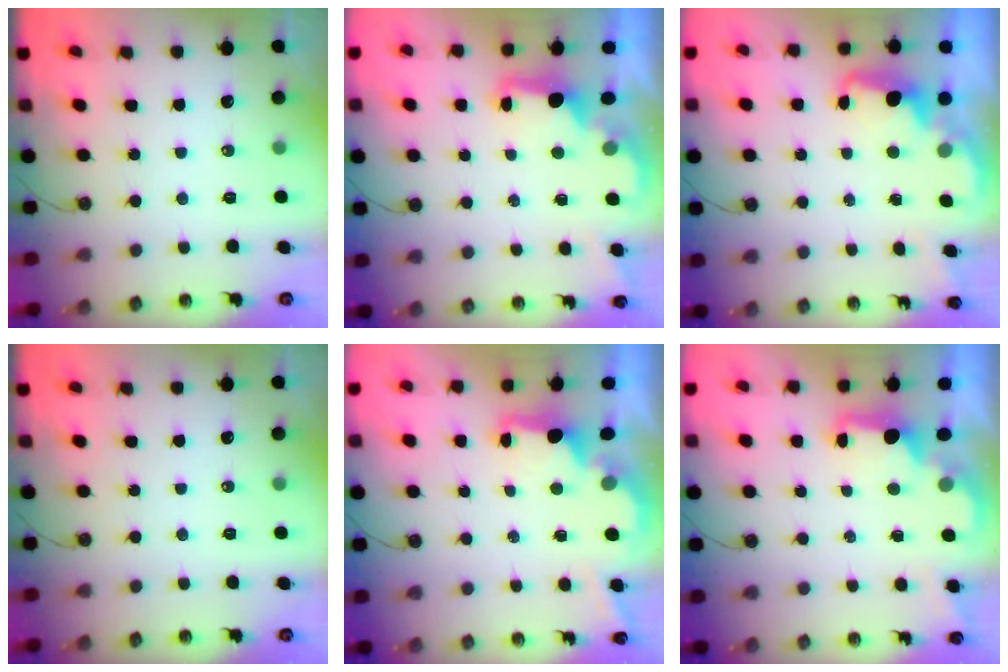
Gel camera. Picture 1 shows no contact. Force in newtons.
{"total": 2.4, "press": 2.3, "slide": 0.8}
{"total": 2.4, "press": 2.4, "slide": 0.5}
{"total": 0.0}
{"total": 3.2, "press": 3.1, "slide": 0.5}
{"total": 2.3, "press": 2.2, "slide": 0.7}